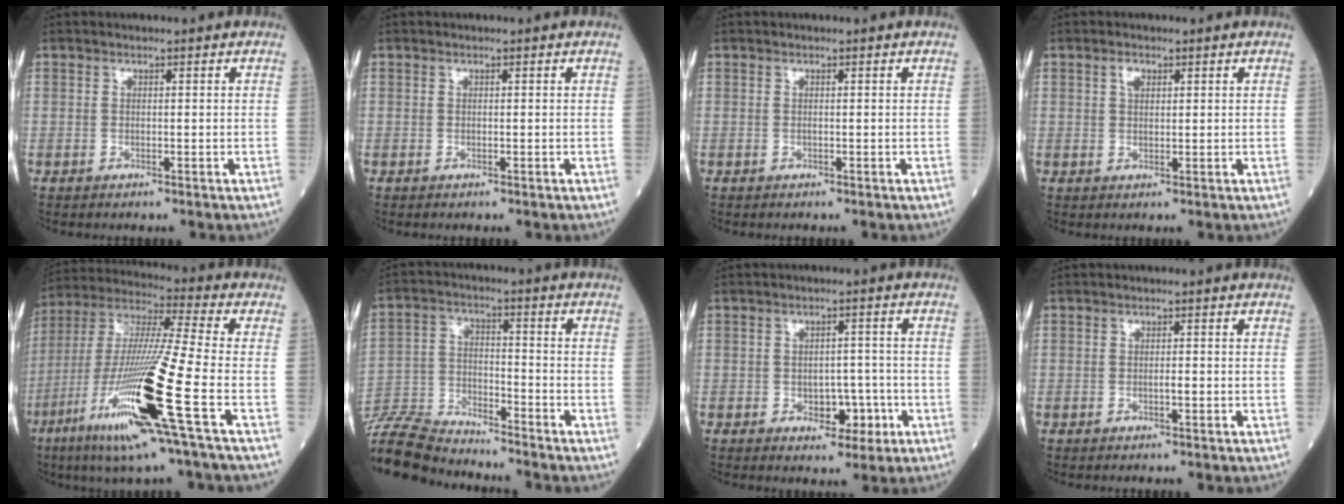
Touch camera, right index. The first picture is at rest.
{"total": 0.0}
{"total": 0.0}
{"total": 1.7, "force": [0.9, 0.9, 1.2], "torque": [-0.023, 0.002, 0.017]}
{"total": 21.1, "force": [-8.0, -0.2, 19.5], "torque": [-0.409, -0.037, -0.157]}
{"total": 10.9, "force": [-10.8, 0.7, 1.7], "torque": [-0.038, 0.001, -0.209]}
{"total": 4.9, "force": [-1.6, 3.0, 3.6], "torque": [-0.040, 0.008, -0.016]}
{"total": 0.9, "force": [-0.3, 0.1, 0.8], "torque": [-0.016, 0.000, -0.006]}